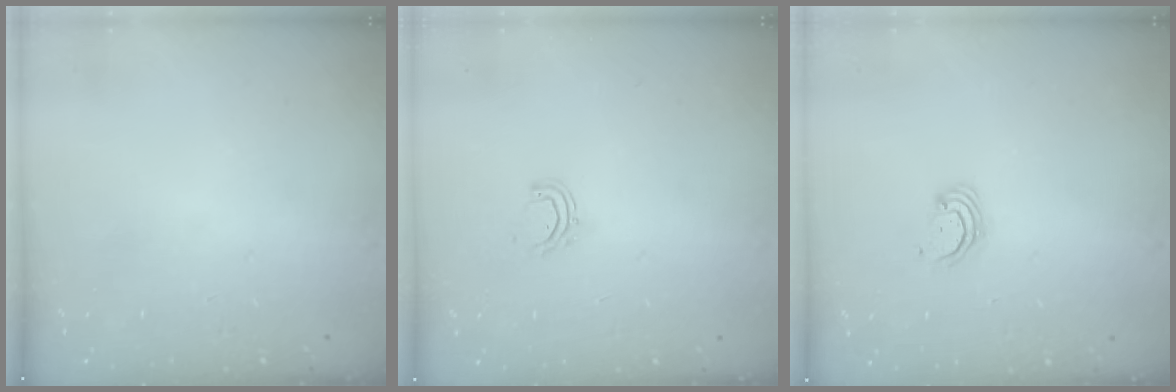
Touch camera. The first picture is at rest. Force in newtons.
{"total": 4.4, "press": 4.2, "slide": 1.0}
{"total": 2.3, "press": 2.3, "slide": 0.2}